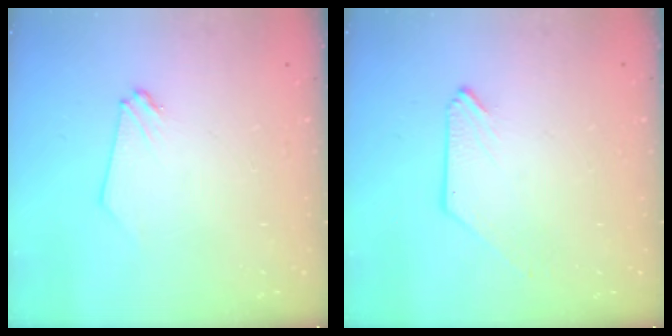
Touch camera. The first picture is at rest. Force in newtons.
{"total": 0.0}